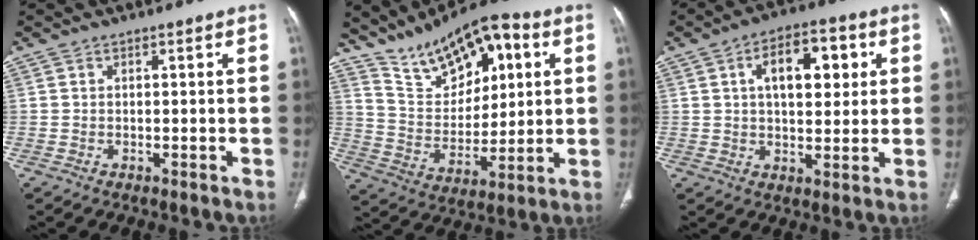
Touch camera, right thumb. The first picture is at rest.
{"total": 17.8, "force": [9.1, 9.2, 12.2], "torque": [-0.152, -0.025, 0.167]}
{"total": 11.8, "force": [3.4, 6.2, 9.4], "torque": [-0.111, 0.007, 0.049]}